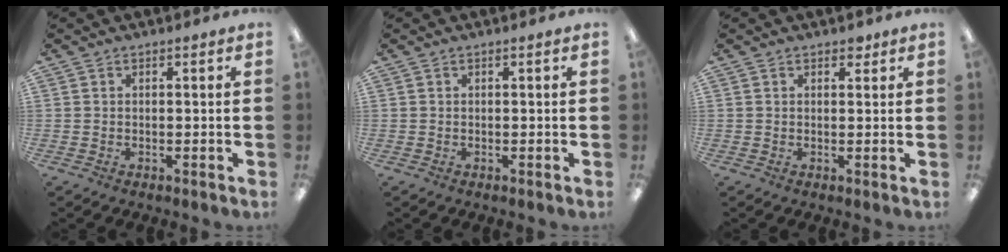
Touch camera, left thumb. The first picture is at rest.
{"total": 0.0}
{"total": 1.8, "force": [1.3, 1.1, 0.7], "torque": [0.002, -0.004, 0.020]}